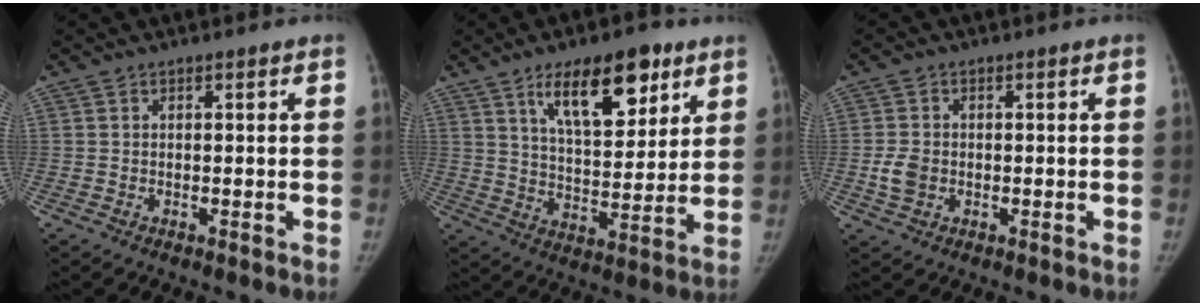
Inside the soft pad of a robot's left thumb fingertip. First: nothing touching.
{"total": 15.5, "force": [8.6, 6.6, 11.1], "torque": [-0.136, -0.041, 0.143]}
{"total": 4.0, "force": [-0.6, 3.2, 2.4], "torque": [-0.045, 0.004, -0.008]}